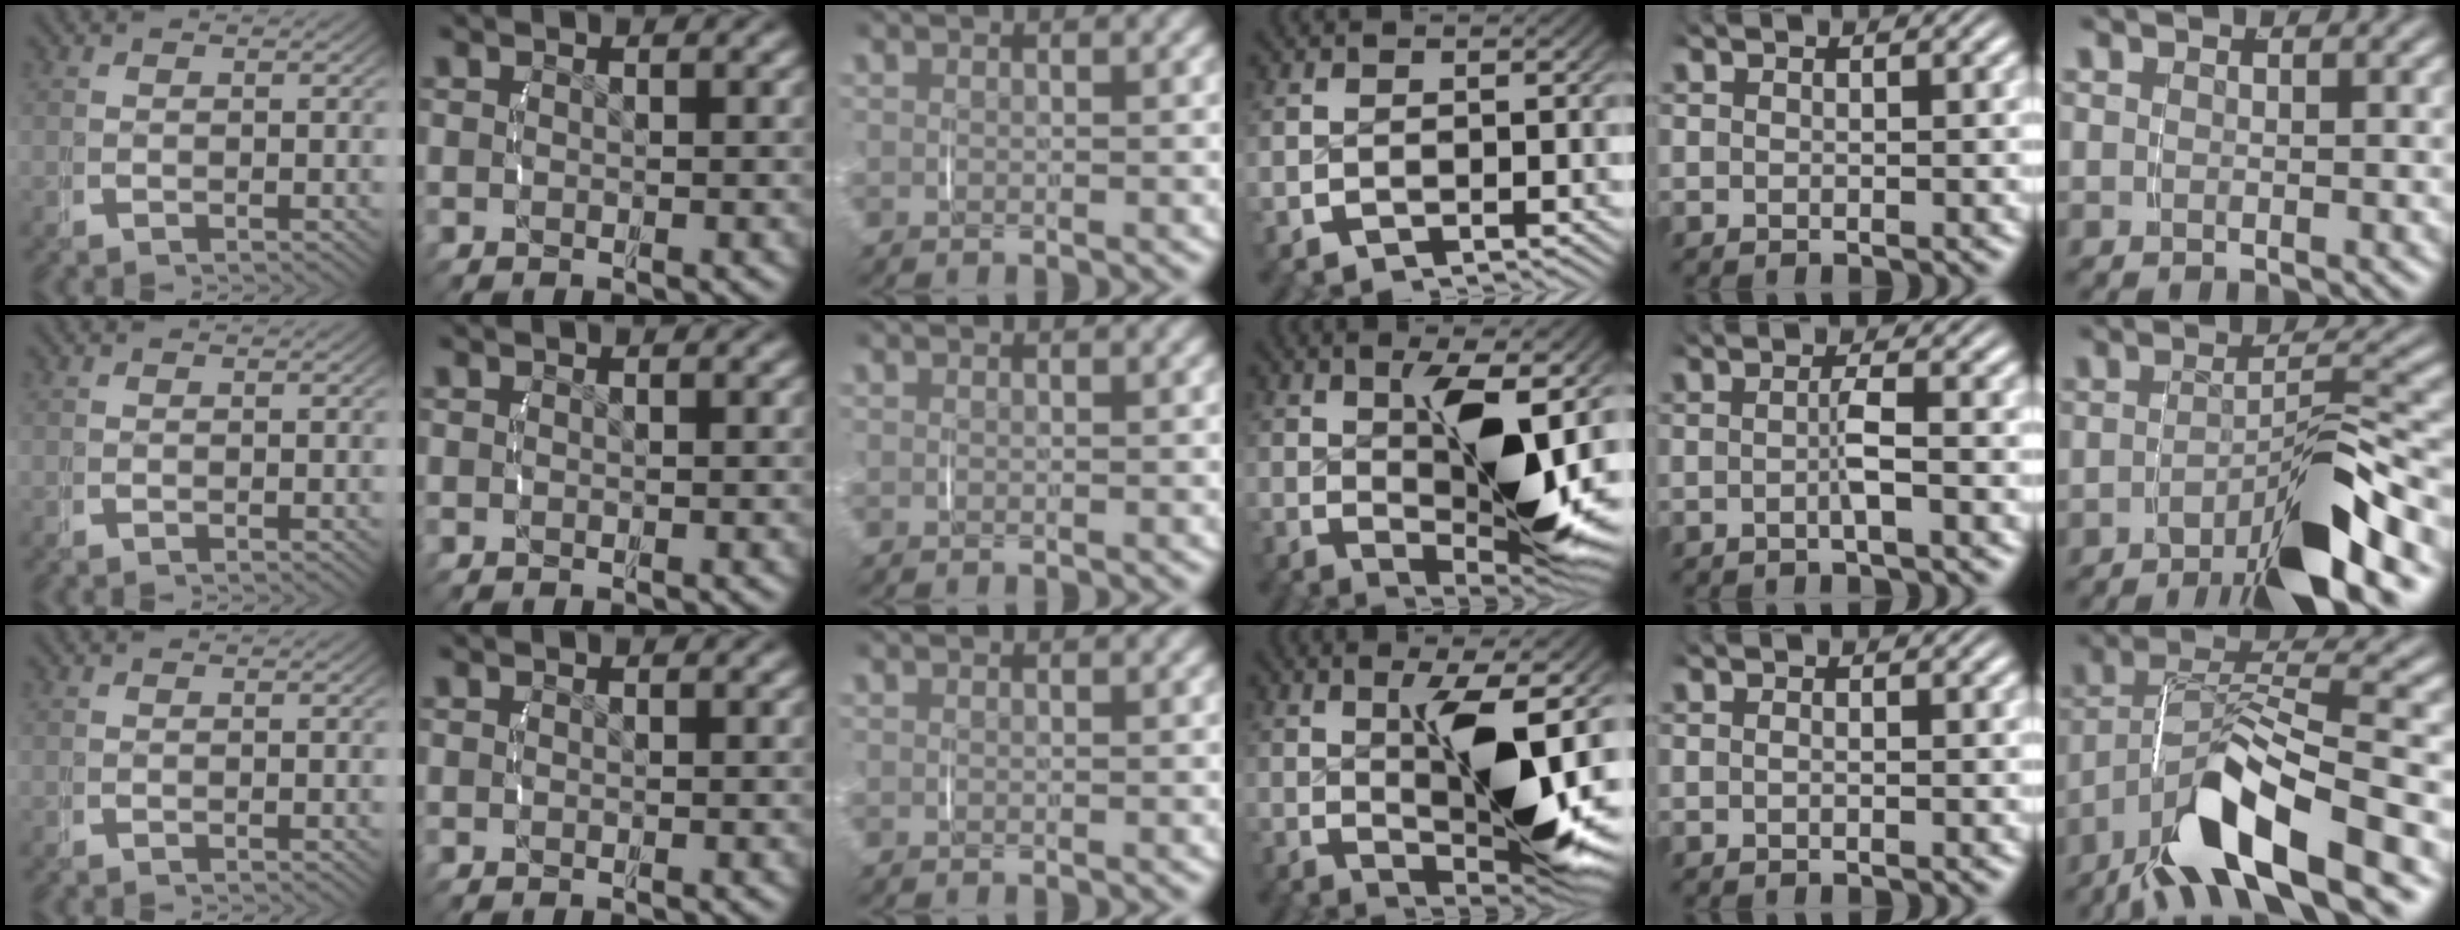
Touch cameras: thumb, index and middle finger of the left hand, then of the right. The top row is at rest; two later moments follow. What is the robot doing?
{"motion": "lift_and_place", "object": "jar lid"}